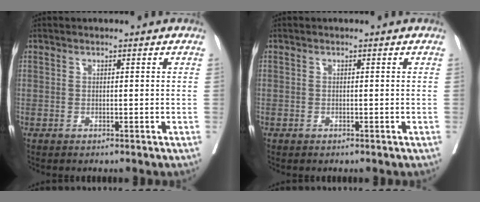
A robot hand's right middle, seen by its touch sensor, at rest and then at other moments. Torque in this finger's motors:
{"motor_torque": [0.60, -0.80, -0.54, -0.21]}